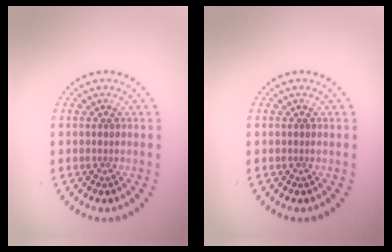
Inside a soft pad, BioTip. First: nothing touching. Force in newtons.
{"total": 0.0}